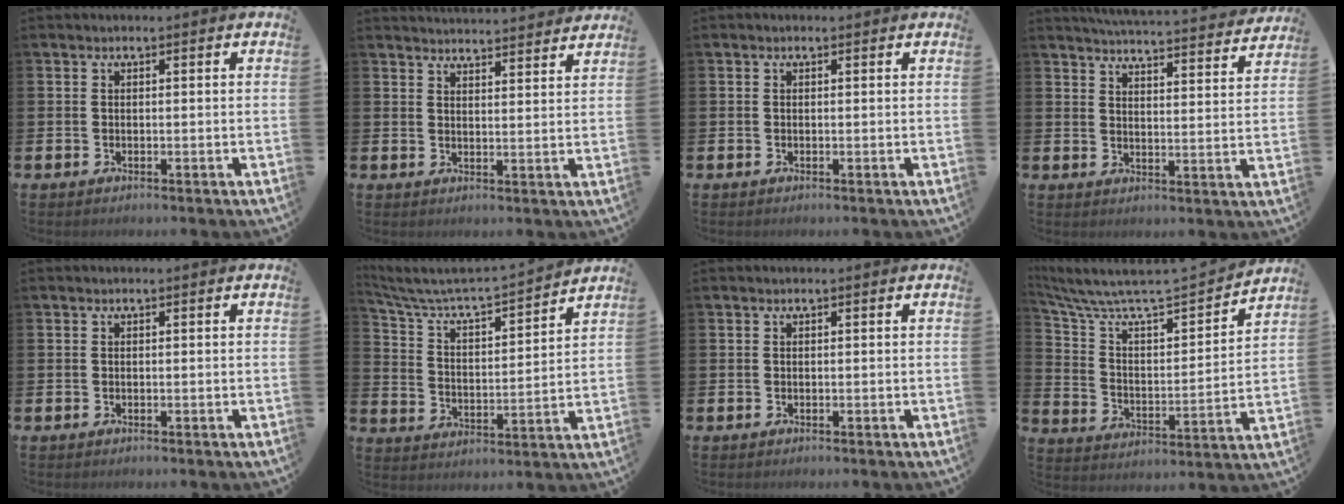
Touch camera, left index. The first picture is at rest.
{"total": 4.0, "force": [4.0, 0.0, -0.2], "torque": [-0.002, -0.030, 0.070]}
{"total": 0.0}
{"total": 5.7, "force": [5.6, 0.2, 1.0], "torque": [-0.034, -0.040, 0.097]}
{"total": 0.0}
{"total": 6.2, "force": [5.9, 0.8, 1.7], "torque": [-0.065, -0.052, 0.094]}
{"total": 0.0}
{"total": 8.1, "force": [7.5, 1.5, 2.6], "torque": [-0.093, -0.061, 0.121]}